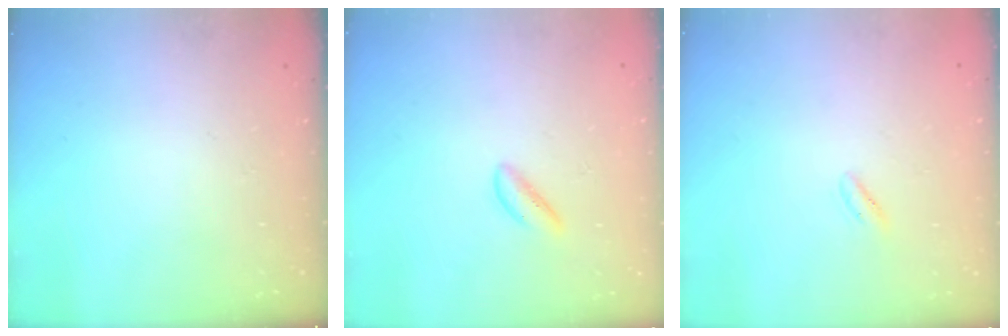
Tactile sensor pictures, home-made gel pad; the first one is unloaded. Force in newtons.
{"total": 1.7, "press": 1.6, "slide": 0.6}
{"total": 0.5, "press": 0.0, "slide": 0.5}